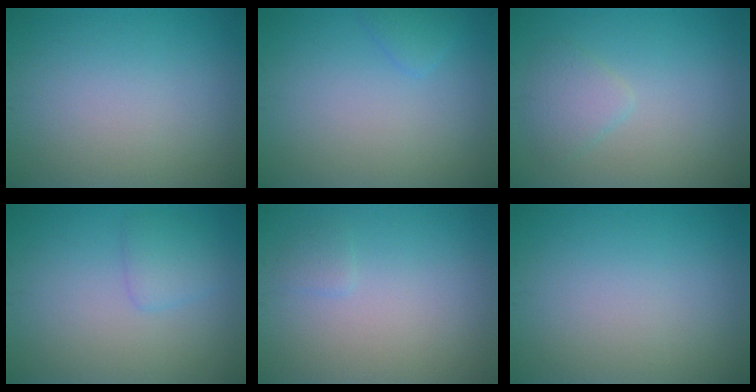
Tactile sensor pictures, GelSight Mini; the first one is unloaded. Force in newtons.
{"total": 1.1, "press": 1.1, "slide": 0.0}
{"total": 2.0, "press": 2.0, "slide": 0.2}
{"total": 1.8, "press": 1.8, "slide": 0.1}
{"total": 0.8, "press": 0.8, "slide": 0.1}
{"total": 0.0}